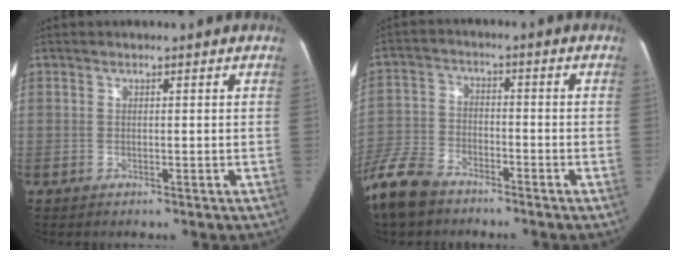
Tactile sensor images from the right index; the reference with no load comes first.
{"total": 9.6, "force": [-7.7, 4.1, 3.9], "torque": [-0.096, -0.019, -0.151]}